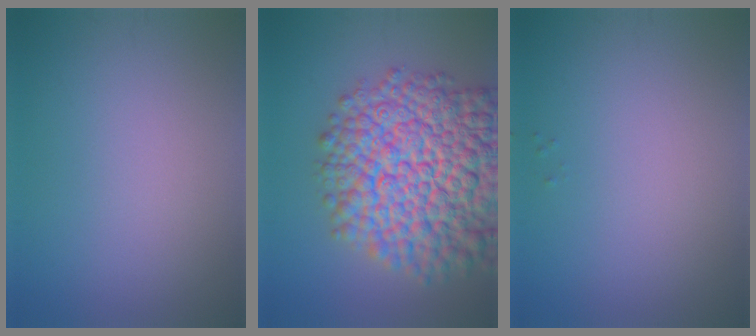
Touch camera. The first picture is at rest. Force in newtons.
{"total": 15.4, "press": 15.4, "slide": 0.6}
{"total": 0.0}